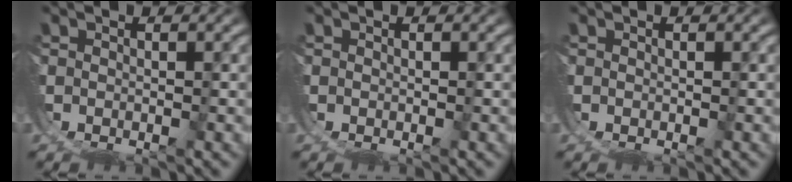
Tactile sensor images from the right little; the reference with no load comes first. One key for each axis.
{"total": 0.0}
{"total": 0.0}